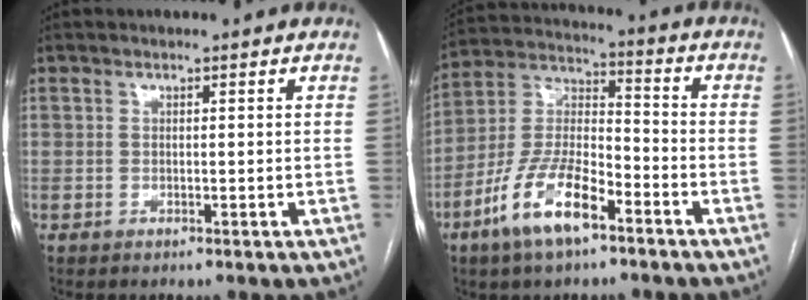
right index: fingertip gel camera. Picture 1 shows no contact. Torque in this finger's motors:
{"motor_torque": [1.11, -1.03, 0.84, 0.21]}